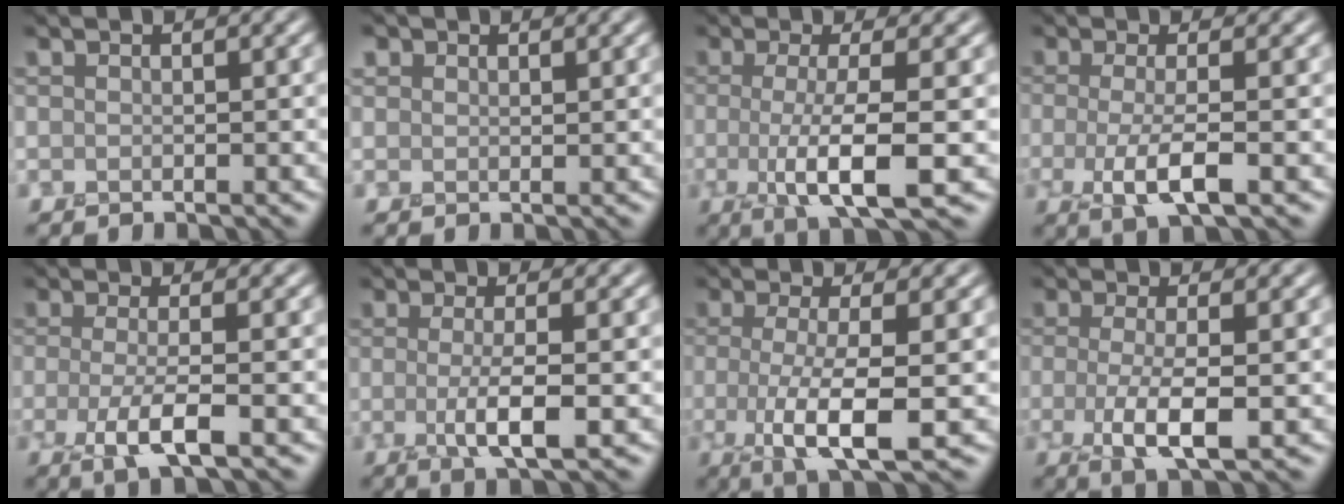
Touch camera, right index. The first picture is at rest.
{"total": 1.1, "force": [0.8, 0.7, -0.2], "torque": [0.007, 0.008, 0.010]}
{"total": 5.8, "force": [-0.6, 1.4, 5.6], "torque": [-0.101, -0.009, -0.009]}
{"total": 3.7, "force": [-0.6, 1.1, 3.5], "torque": [-0.076, -0.008, -0.014]}
{"total": 3.4, "force": [-0.8, 0.9, 3.2], "torque": [-0.068, -0.004, -0.019]}
{"total": 3.4, "force": [-0.1, 0.8, 3.3], "torque": [-0.064, -0.008, -0.003]}
{"total": 5.9, "force": [-1.0, 1.6, 5.6], "torque": [-0.110, -0.009, -0.015]}
{"total": 4.3, "force": [-0.6, 1.4, 4.0], "torque": [-0.088, -0.006, -0.012]}